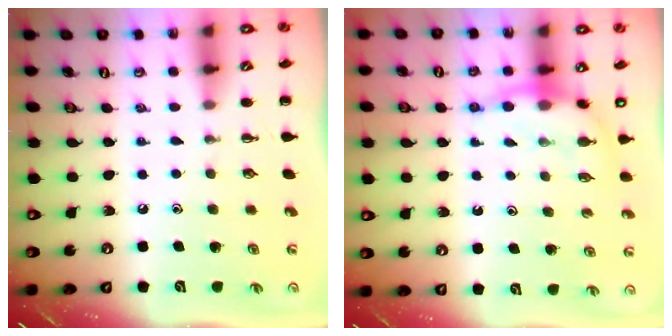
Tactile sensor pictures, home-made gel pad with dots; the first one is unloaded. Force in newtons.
{"total": 7.5, "press": 7.5, "slide": 0.8}